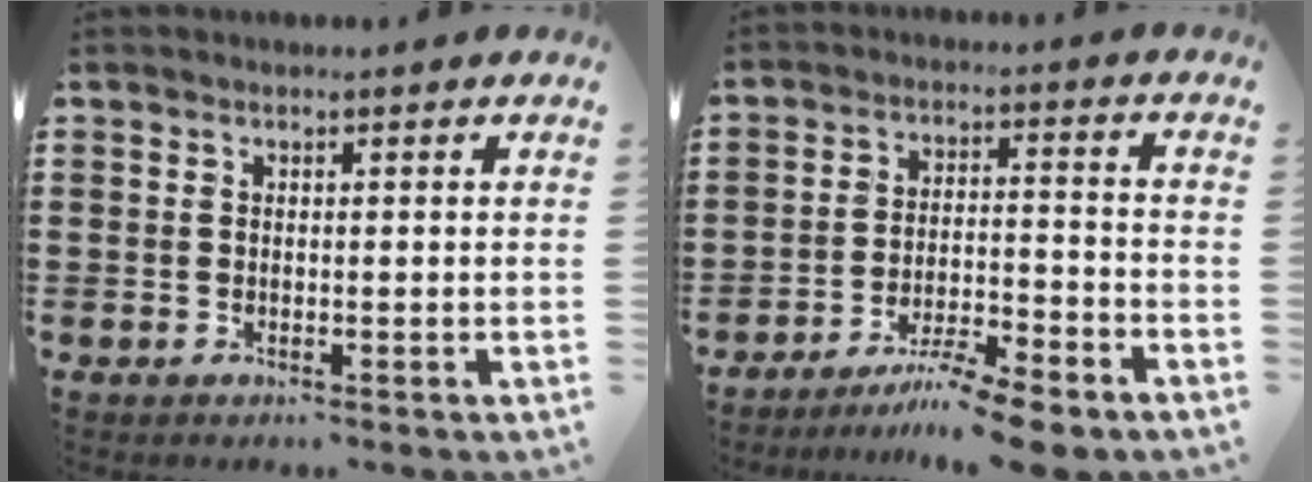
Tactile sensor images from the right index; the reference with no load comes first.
{"total": 7.3, "force": [-6.4, 0.1, 3.5], "torque": [-0.067, 0.000, -0.123]}